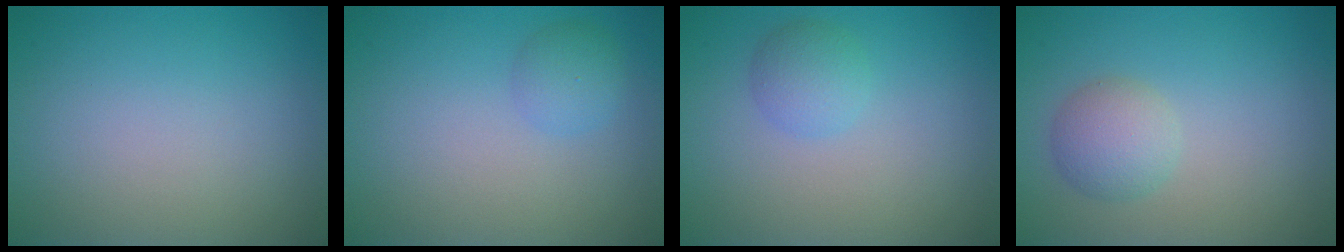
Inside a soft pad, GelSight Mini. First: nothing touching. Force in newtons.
{"total": 1.7, "press": 1.7, "slide": 0.0}
{"total": 2.1, "press": 2.1, "slide": 0.2}
{"total": 2.7, "press": 2.7, "slide": 0.1}